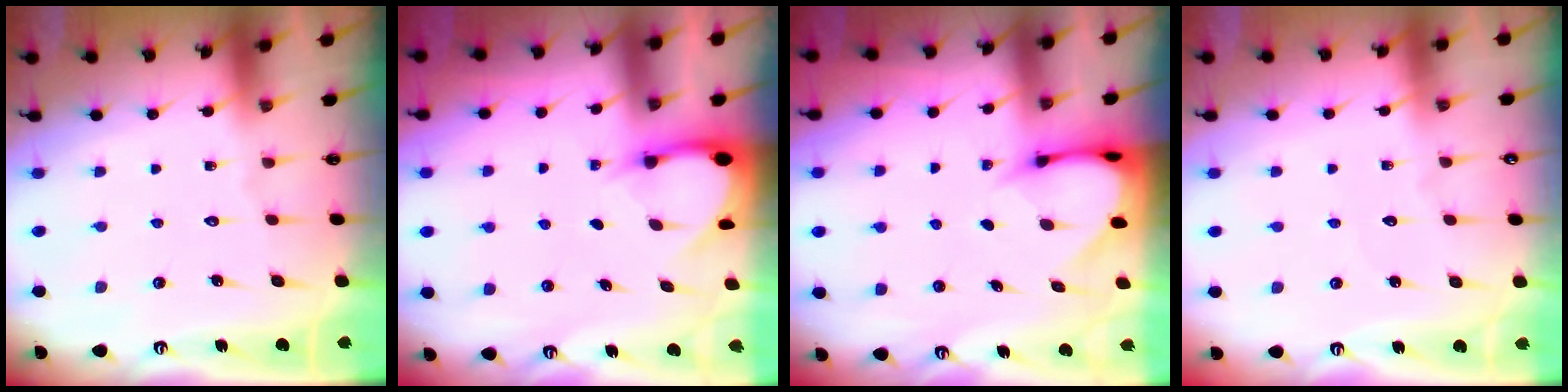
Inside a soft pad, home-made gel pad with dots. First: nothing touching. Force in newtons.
{"total": 3.6, "press": 3.6, "slide": 0.2}
{"total": 3.7, "press": 3.7, "slide": 0.2}
{"total": 2.1, "press": 2.1, "slide": 0.1}